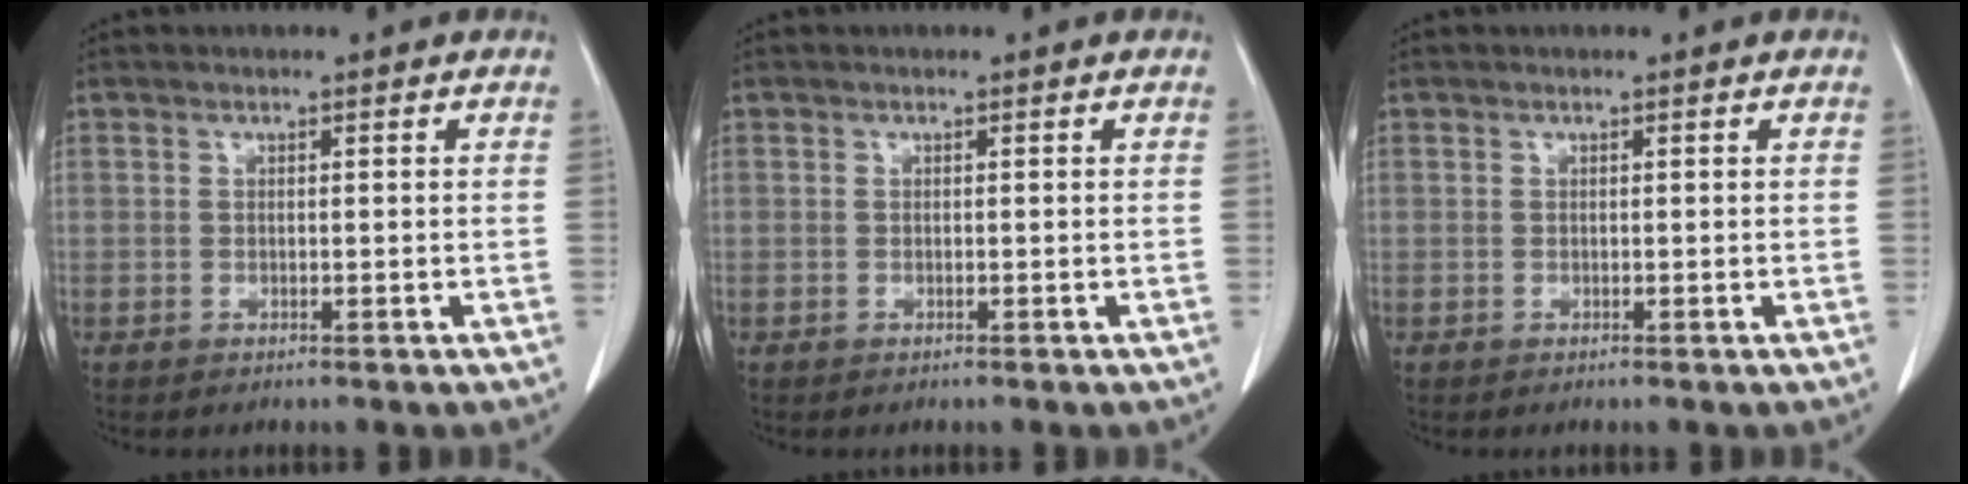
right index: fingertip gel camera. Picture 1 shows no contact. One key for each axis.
{"total": 0.0}
{"total": 0.0}